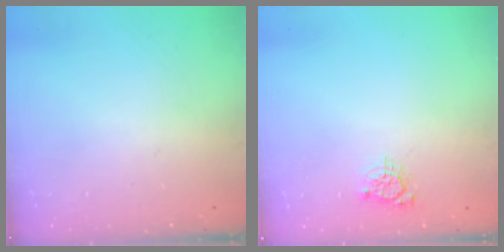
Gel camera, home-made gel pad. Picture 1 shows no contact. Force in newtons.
{"total": 3.9, "press": 3.9, "slide": 0.5}